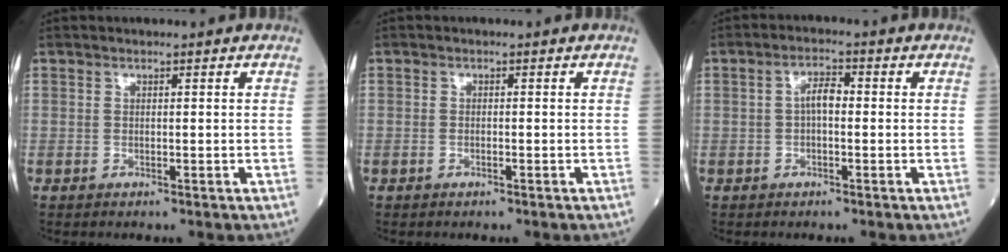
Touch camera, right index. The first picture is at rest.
{"total": 0.5, "force": [-0.3, 0.2, 0.3], "torque": [-0.011, 0.000, -0.005]}
{"total": 3.0, "force": [-0.2, 1.2, 2.8], "torque": [-0.046, 0.011, -0.005]}